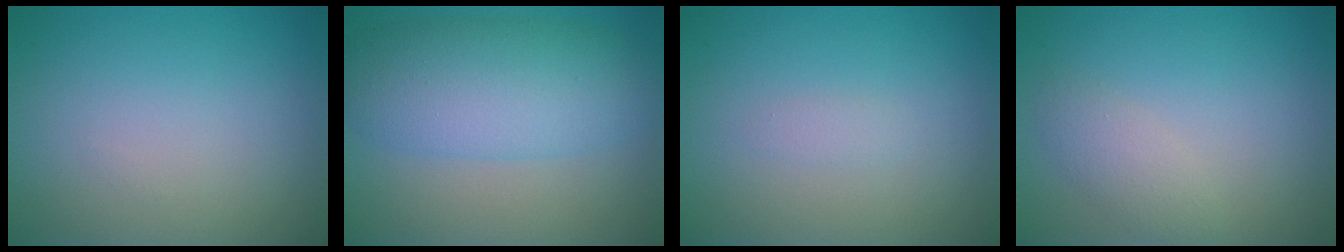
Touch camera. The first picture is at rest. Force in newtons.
{"total": 7.1, "press": 7.1, "slide": 0.1}
{"total": 0.7, "press": 0.7, "slide": 0.0}
{"total": 2.0, "press": 2.0, "slide": 0.1}